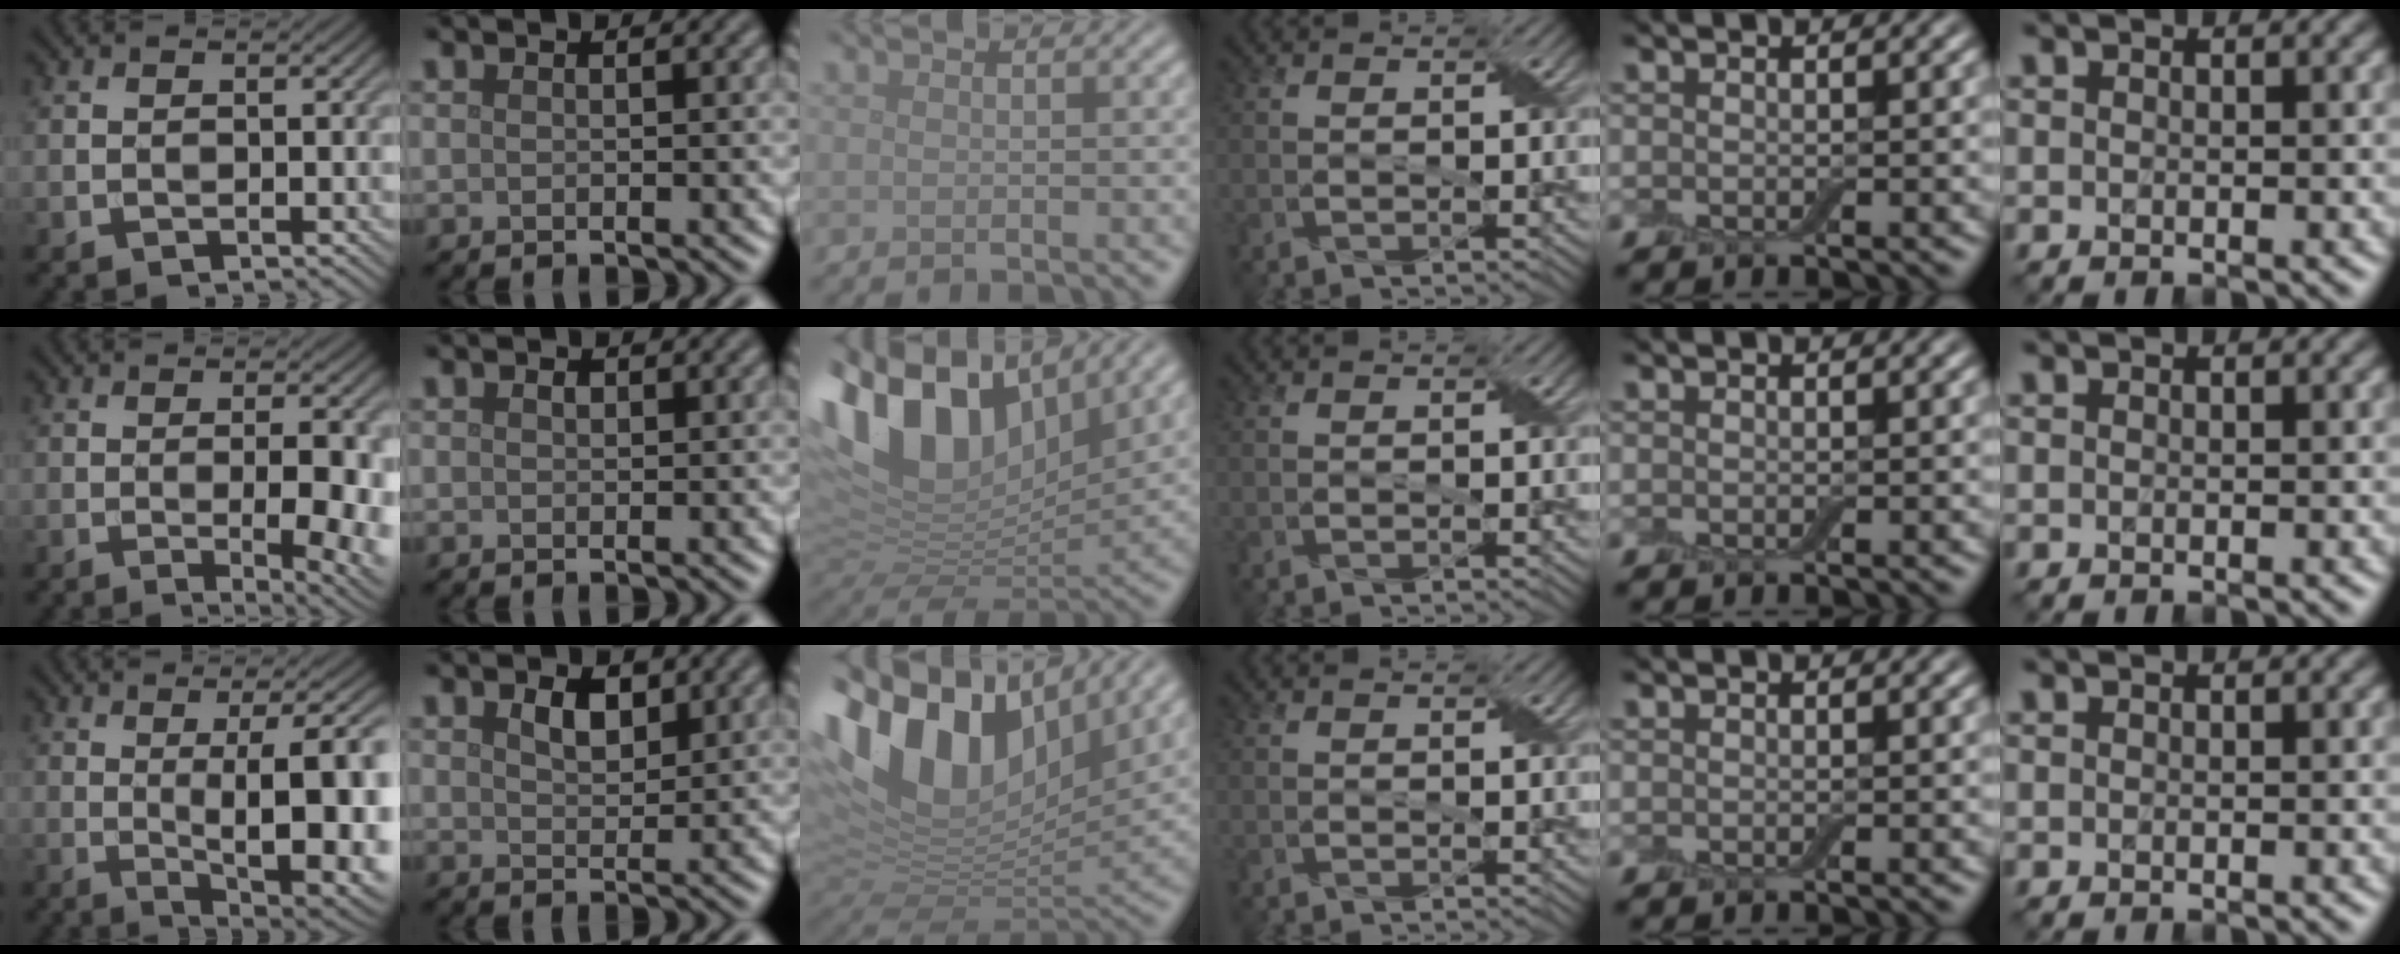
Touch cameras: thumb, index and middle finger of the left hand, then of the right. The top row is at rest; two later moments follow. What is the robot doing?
{"motion": "wrap", "object": "adhesive wrap"}